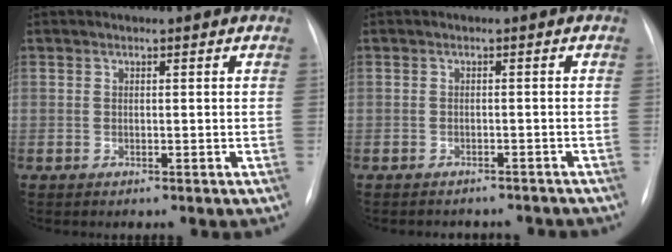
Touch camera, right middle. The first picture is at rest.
{"total": 6.1, "force": [-5.7, 2.1, 1.0], "torque": [-0.005, 0.007, -0.058]}